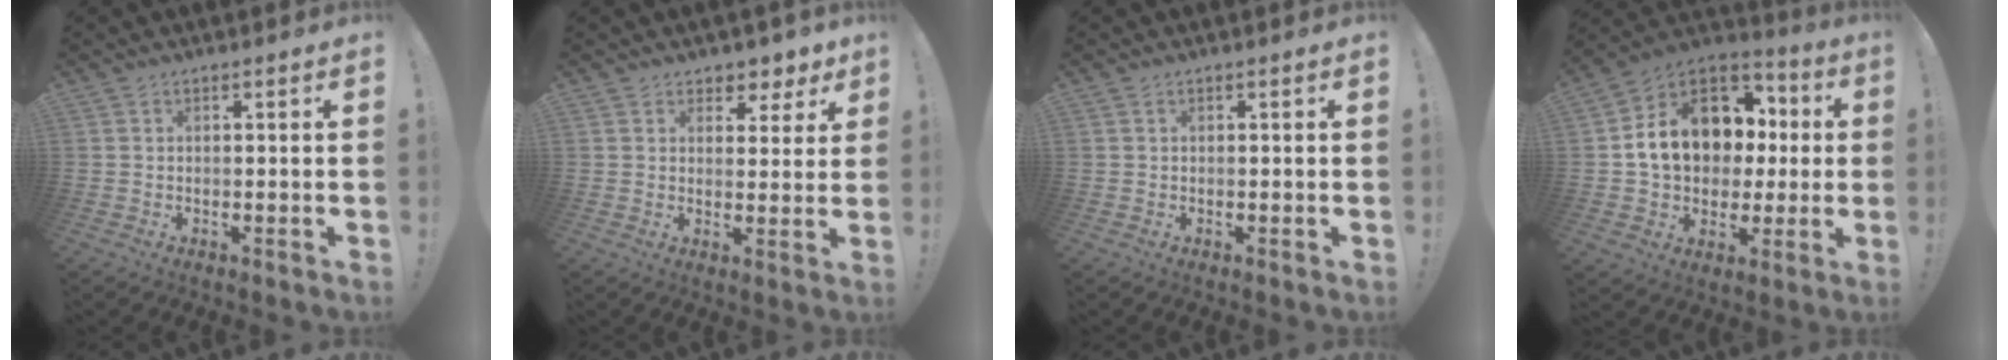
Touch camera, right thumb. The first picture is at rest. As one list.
[{"total": 5.3, "force": [3.9, 3.5, 0.9], "torque": [0.006, -0.038, 0.070]}, {"total": 0.0}, {"total": 17.6, "force": [2.8, 13.6, 10.7], "torque": [-0.169, 0.001, 0.073]}]